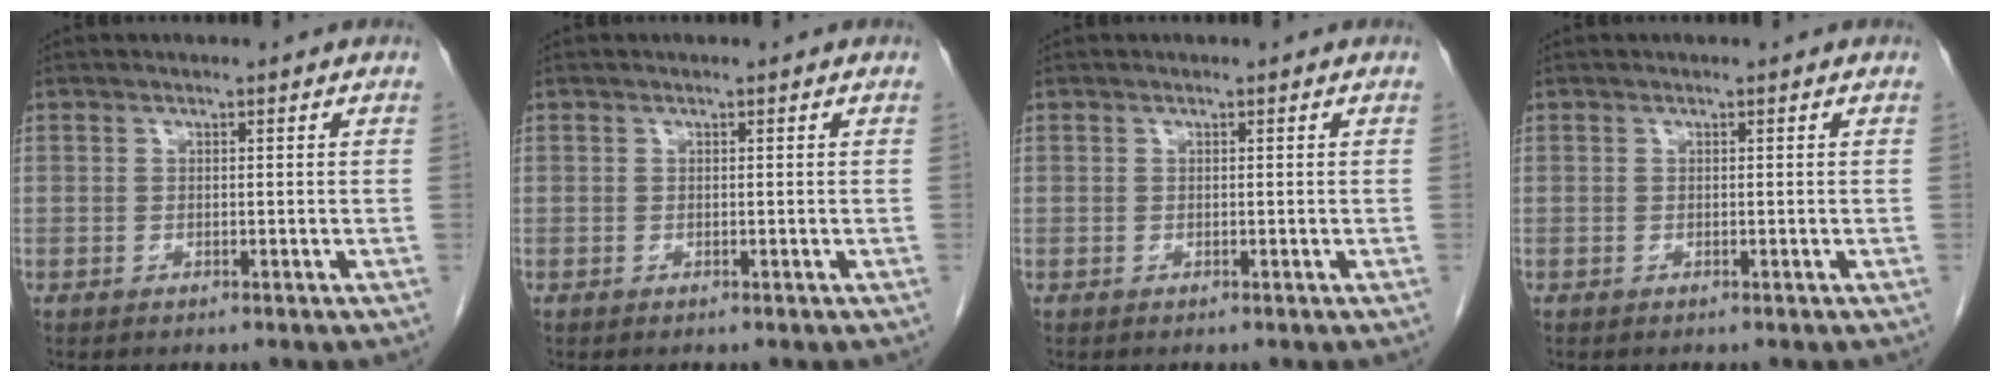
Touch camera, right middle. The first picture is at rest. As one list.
[{"total": 0.0}, {"total": 0.0}, {"total": 0.0}]